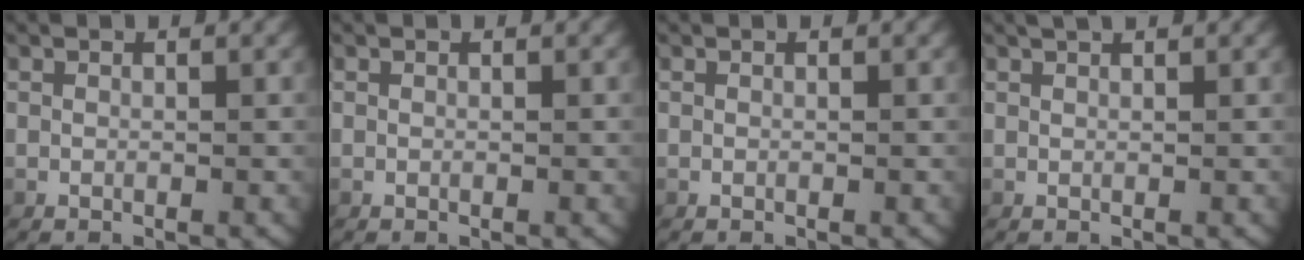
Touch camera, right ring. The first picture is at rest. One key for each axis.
{"total": 0.0}
{"total": 0.0}
{"total": 1.2, "fx": 1.1, "fy": -0.1, "fz": 0.5, "tx": -0.009, "ty": 0.002, "tz": 0.018}